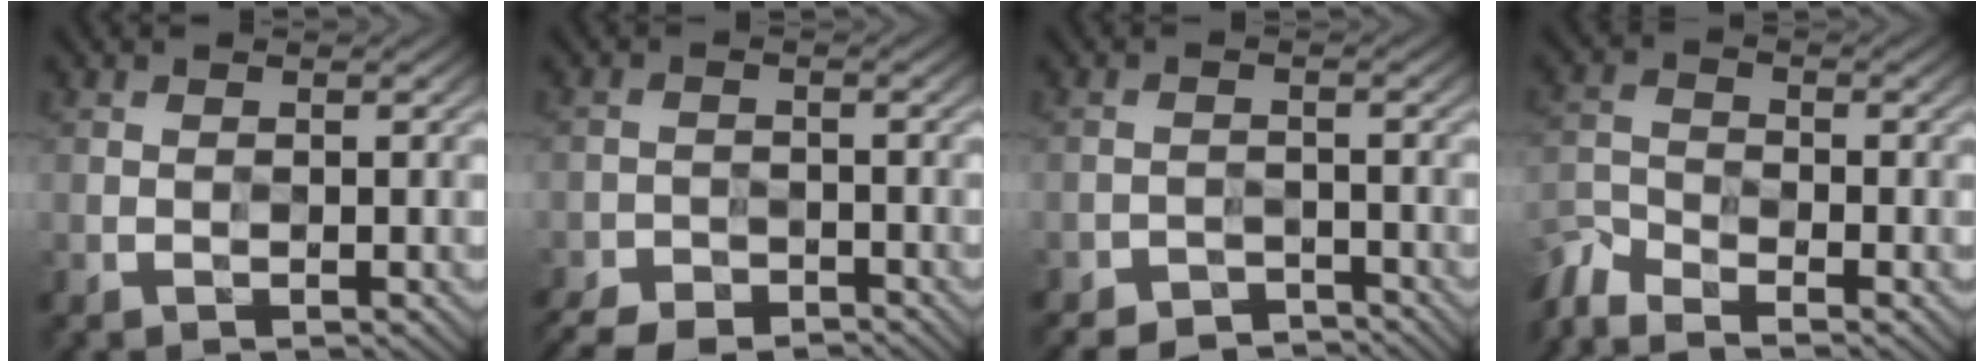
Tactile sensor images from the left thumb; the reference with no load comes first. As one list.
[{"total": 5.2, "force": [-4.4, 2.0, 1.7], "torque": [-0.040, -0.018, -0.080]}, {"total": 3.0, "force": [-2.9, 0.1, -0.5], "torque": [0.003, 0.003, -0.058]}, {"total": 6.6, "force": [-5.6, 2.3, 2.5], "torque": [-0.067, -0.020, -0.120]}]